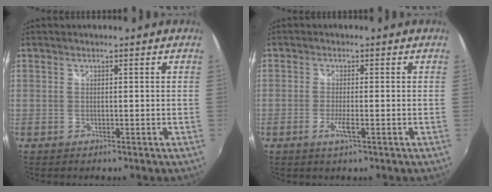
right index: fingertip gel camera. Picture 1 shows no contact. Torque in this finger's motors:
{"motor_torque": [0.28, 0.27, 0.22, 0.06]}